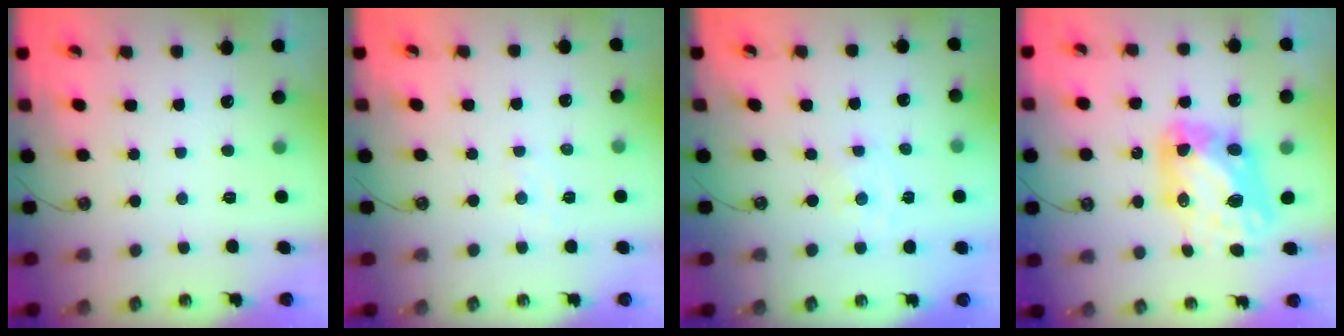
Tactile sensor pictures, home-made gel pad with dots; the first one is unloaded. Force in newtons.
{"total": 5.6, "press": 5.6, "slide": 0.6}
{"total": 0.0}
{"total": 12.1, "press": 12.0, "slide": 1.3}